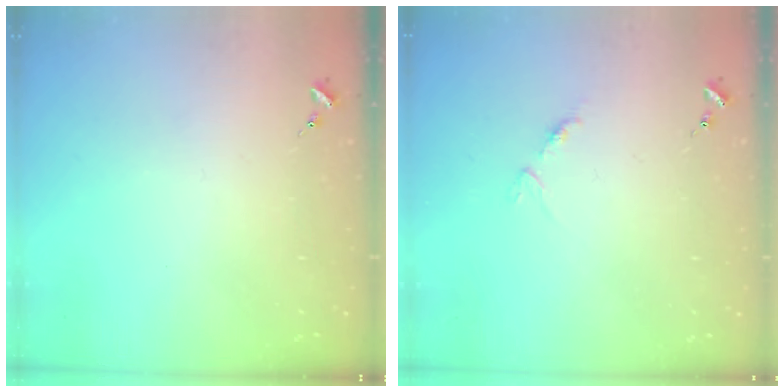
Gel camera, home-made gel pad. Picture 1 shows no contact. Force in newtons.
{"total": 3.2, "press": 3.2, "slide": 0.4}